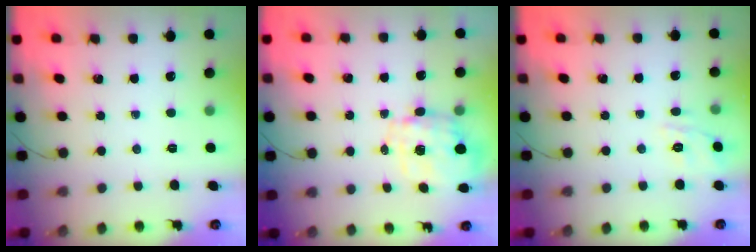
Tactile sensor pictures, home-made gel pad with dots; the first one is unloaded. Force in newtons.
{"total": 9.9, "press": 9.6, "slide": 2.5}
{"total": 8.9, "press": 8.8, "slide": 1.8}